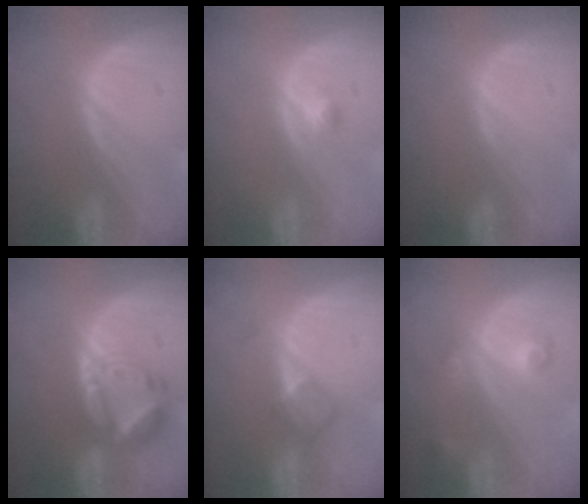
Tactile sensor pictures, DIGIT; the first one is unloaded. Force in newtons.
{"total": 1.7, "press": 1.4, "slide": 0.8}
{"total": 0.0}
{"total": 8.0, "press": 6.9, "slide": 4.0}
{"total": 3.0, "press": 2.7, "slide": 1.2}
{"total": 3.8, "press": 3.5, "slide": 1.6}